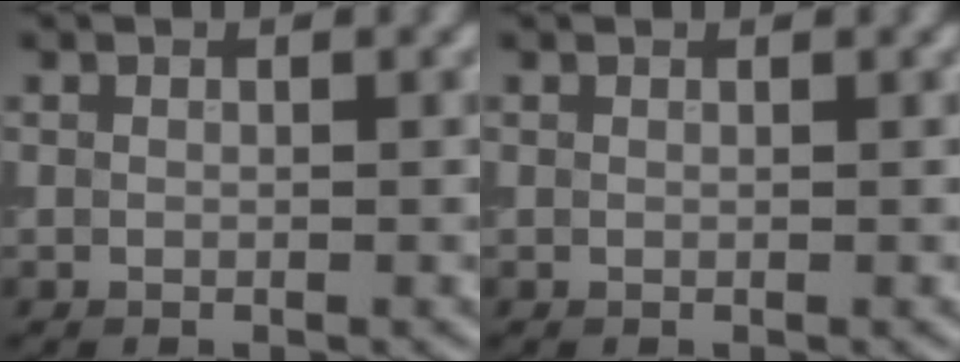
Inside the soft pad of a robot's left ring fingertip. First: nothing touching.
{"total": 0.8, "force": [0.8, 0.1, 0.1], "torque": [-0.004, -0.004, 0.006]}